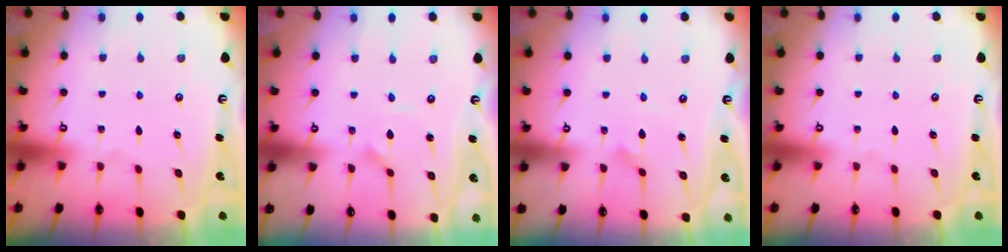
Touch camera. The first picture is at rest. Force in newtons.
{"total": 2.1, "press": 2.1, "slide": 0.1}
{"total": 2.3, "press": 2.3, "slide": 0.1}
{"total": 0.0}